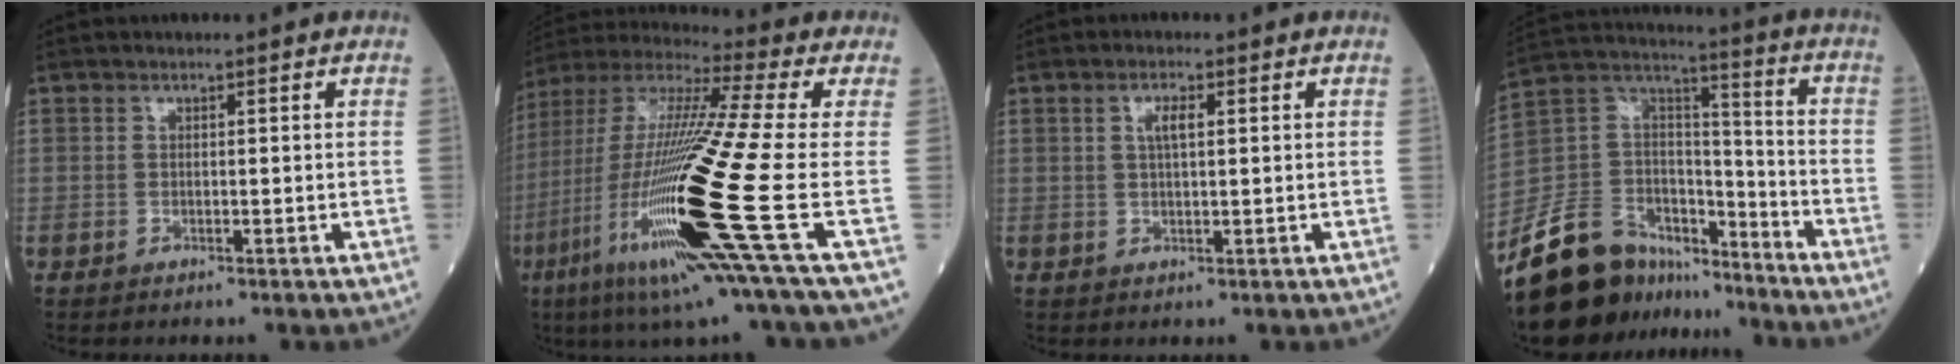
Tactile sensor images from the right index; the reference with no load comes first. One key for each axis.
{"total": 25.8, "fx": -7.8, "fy": 0.0, "fz": 24.6, "tx": -0.504, "ty": -0.048, "tz": -0.155}
{"total": 2.5, "fx": 0.8, "fy": 0.6, "fz": 2.3, "tx": -0.045, "ty": 0.003, "tz": 0.015}
{"total": 18.8, "fx": -15.8, "fy": 8.5, "fz": 5.7, "tx": -0.116, "ty": 0.060, "tz": -0.272}